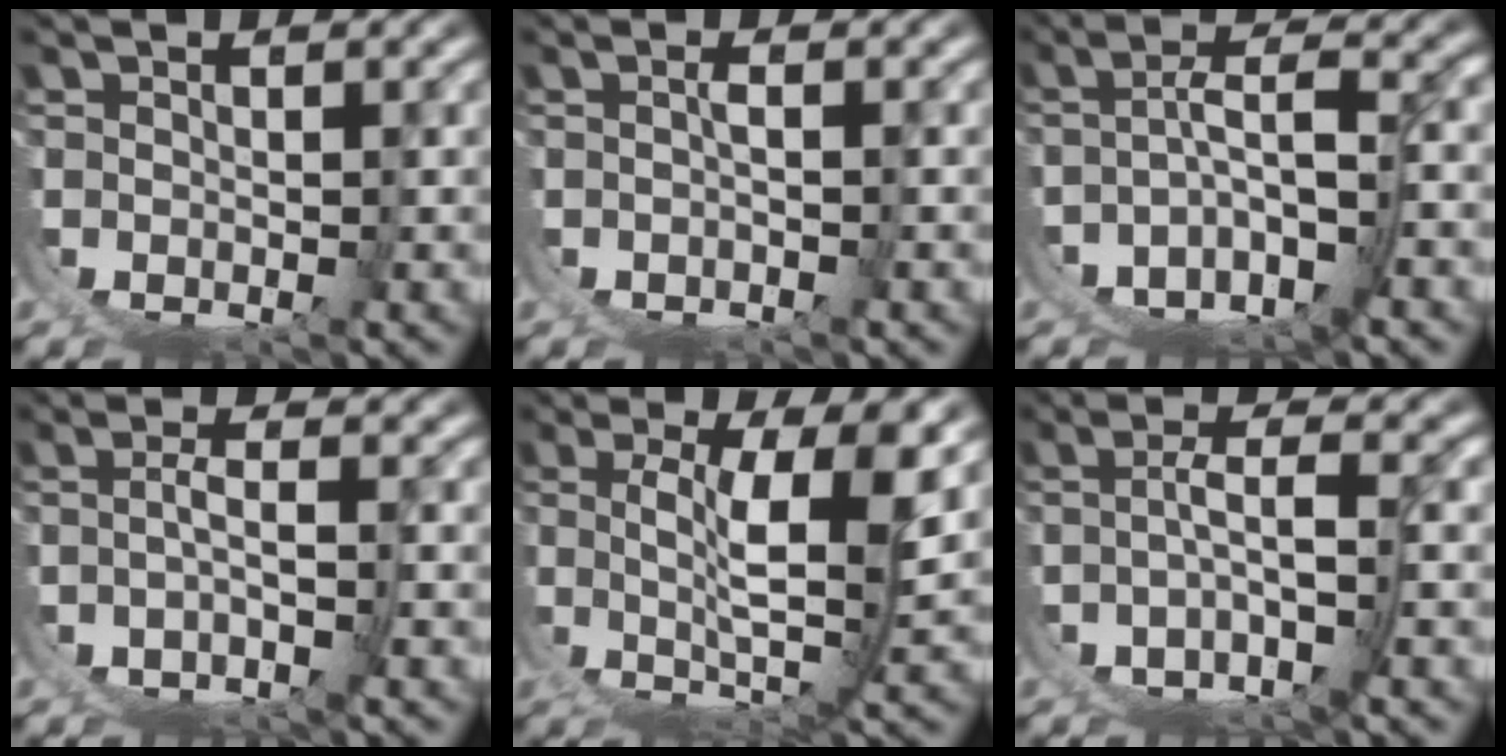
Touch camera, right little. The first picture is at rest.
{"total": 1.2, "force": [-0.6, 0.4, 1.0], "torque": [-0.013, -0.004, -0.009]}
{"total": 7.9, "force": [-3.9, 4.7, 5.1], "torque": [-0.090, -0.024, -0.053]}
{"total": 2.8, "force": [-1.8, -0.4, 2.1], "torque": [-0.027, -0.011, -0.024]}
{"total": 6.4, "force": [1.3, -0.3, 6.3], "torque": [-0.094, -0.015, 0.033]}
{"total": 4.5, "force": [-3.0, 1.0, 3.2], "torque": [-0.046, -0.009, -0.043]}